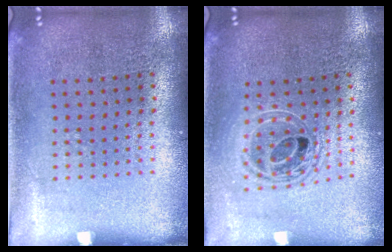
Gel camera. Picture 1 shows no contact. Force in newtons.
{"total": 1.5, "press": 1.3, "slide": 0.8}